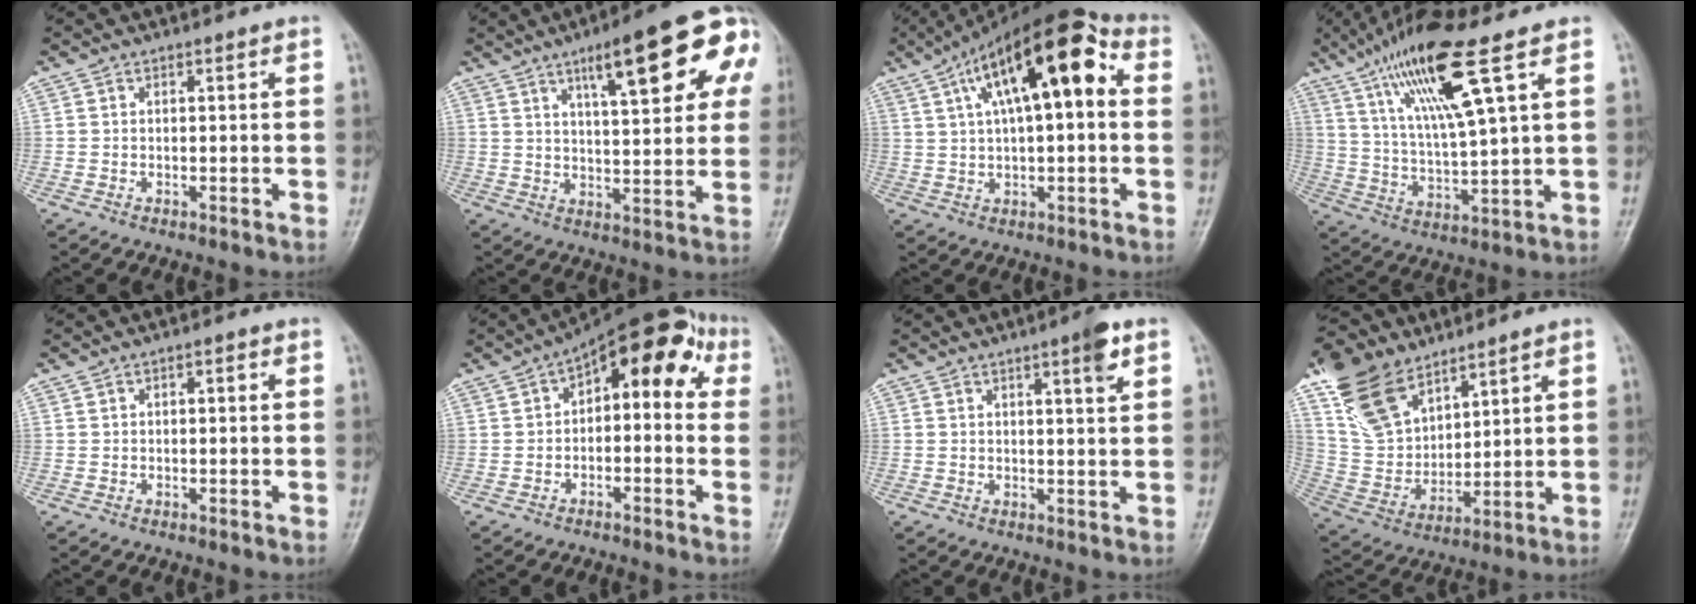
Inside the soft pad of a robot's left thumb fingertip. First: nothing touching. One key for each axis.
{"total": 18.9, "fx": 8.6, "fy": 5.2, "fz": 16.0, "tx": -0.184, "ty": -0.011, "tz": 0.112}
{"total": 17.8, "fx": 5.0, "fy": 6.8, "fz": 15.7, "tx": -0.235, "ty": 0.032, "tz": 0.069}
{"total": 16.2, "fx": 8.3, "fy": 2.4, "fz": 13.8, "tx": -0.269, "ty": -0.024, "tz": 0.158}
{"total": 0.9, "fx": 0.2, "fy": 0.6, "fz": 0.7, "tx": -0.006, "ty": 0.002, "tz": 0.003}
{"total": 11.3, "fx": 2.2, "fy": 6.0, "fz": 9.3, "tx": -0.087, "ty": 0.049, "tz": 0.019}
{"total": 3.7, "fx": 2.1, "fy": 0.4, "fz": 3.1, "tx": -0.042, "ty": -0.012, "tz": 0.029}
{"total": 16.0, "fx": 10.1, "fy": 9.1, "fz": 8.5, "tx": -0.145, "ty": -0.031, "tz": 0.207}